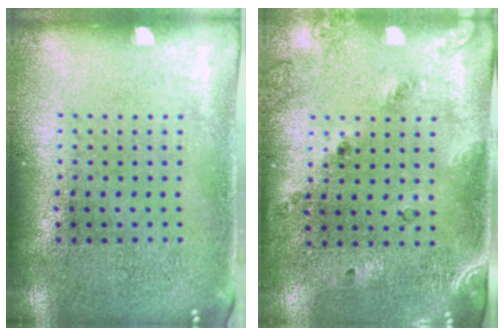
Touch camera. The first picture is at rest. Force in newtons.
{"total": 1.6, "press": 1.1, "slide": 1.1}